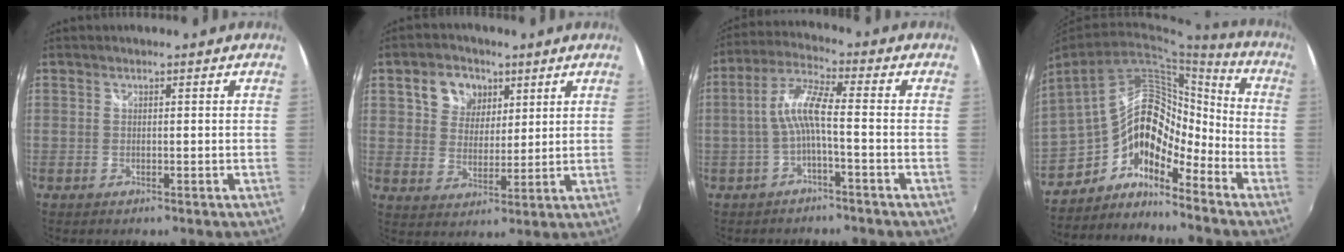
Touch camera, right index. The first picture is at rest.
{"total": 7.9, "force": [3.7, 6.1, 3.3], "torque": [-0.064, 0.021, 0.067]}
{"total": 6.5, "force": [-1.7, 0.6, 6.2], "torque": [-0.145, 0.015, -0.031]}
{"total": 14.6, "force": [-8.1, 8.5, 8.7], "torque": [-0.156, 0.018, -0.163]}